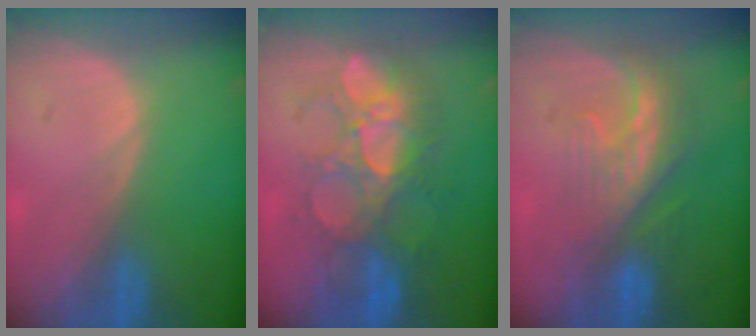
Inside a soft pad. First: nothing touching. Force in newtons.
{"total": 9.0, "press": 8.8, "slide": 2.3}
{"total": 8.4, "press": 7.2, "slide": 4.2}